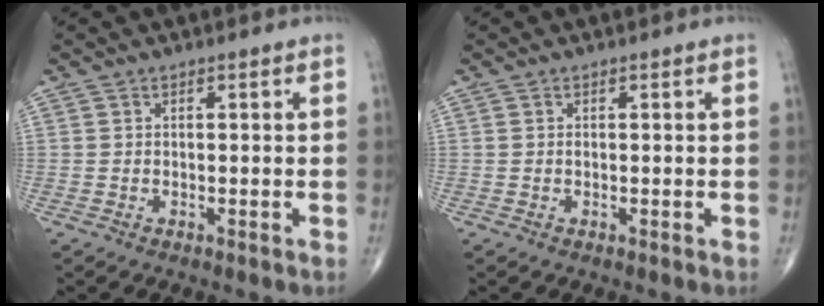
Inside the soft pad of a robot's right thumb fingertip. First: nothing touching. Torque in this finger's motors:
{"motor_torque": [0.35, -0.06, 0.29, -0.07, -0.02]}